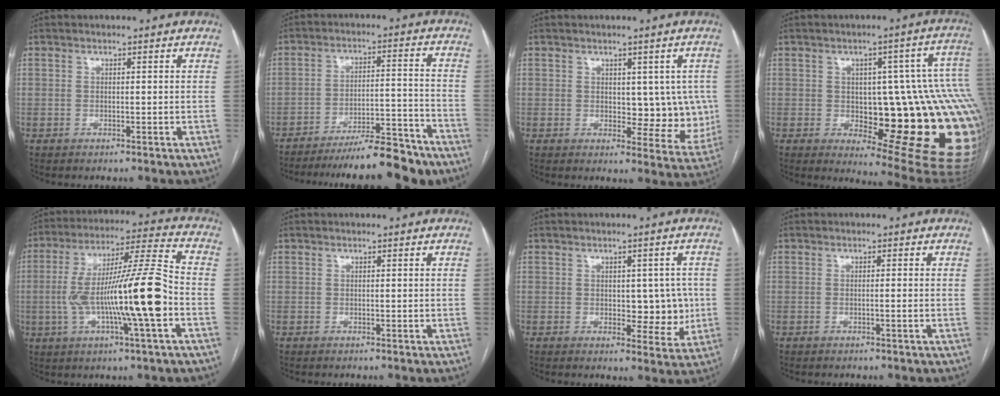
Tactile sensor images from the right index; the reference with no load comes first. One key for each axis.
{"total": 14.3, "fx": -12.8, "fy": 1.3, "fz": 6.4, "tx": -0.087, "ty": 0.017, "tz": -0.196}
{"total": 7.4, "fx": 0.9, "fy": 4.3, "fz": 5.9, "tx": -0.048, "ty": 0.001, "tz": 0.020}
{"total": 23.0, "fx": -2.4, "fy": 6.9, "fz": 21.8, "tx": -0.169, "ty": 0.022, "tz": -0.008}
{"total": 17.8, "fx": -3.3, "fy": 0.6, "fz": 17.5, "tx": -0.312, "ty": 0.006, "tz": -0.059}
{"total": 0.0}
{"total": 6.0, "fx": 0.1, "fy": 3.5, "fz": 4.9, "tx": -0.049, "ty": 0.009, "tz": 0.011}
{"total": 0.7, "fx": -0.2, "fy": -0.1, "fz": 0.7, "tx": -0.012, "ty": 0.001, "tz": -0.003}